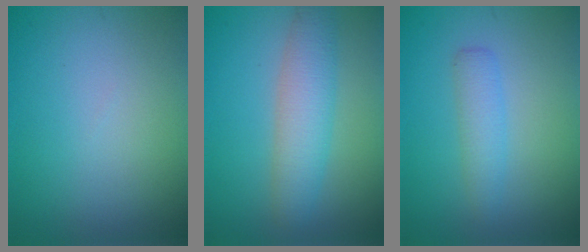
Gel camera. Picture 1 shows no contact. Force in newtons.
{"total": 4.3, "press": 4.3, "slide": 0.2}
{"total": 2.1, "press": 2.1, "slide": 0.1}